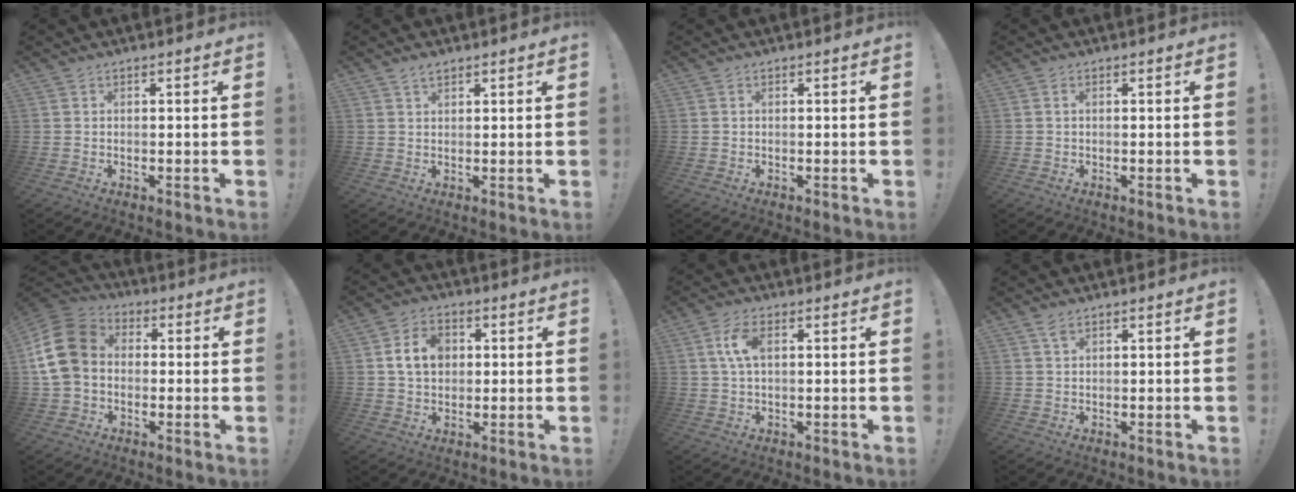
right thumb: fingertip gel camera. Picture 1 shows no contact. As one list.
[{"total": 2.3, "force": [1.8, 1.0, 1.1], "torque": [-0.020, -0.004, 0.033]}, {"total": 0.0}, {"total": 0.7, "force": [0.1, 0.3, 0.6], "torque": [-0.016, 0.004, 0.003]}, {"total": 15.0, "force": [0.6, 11.7, 9.4], "torque": [-0.175, 0.023, 0.014]}, {"total": 9.0, "force": [2.0, 6.9, 5.5], "torque": [-0.084, 0.009, 0.039]}, {"total": 6.6, "force": [1.6, 3.3, 5.4], "torque": [-0.100, 0.002, 0.025]}, {"total": 2.2, "force": [1.4, 0.9, 1.4], "torque": [-0.023, -0.002, 0.025]}]